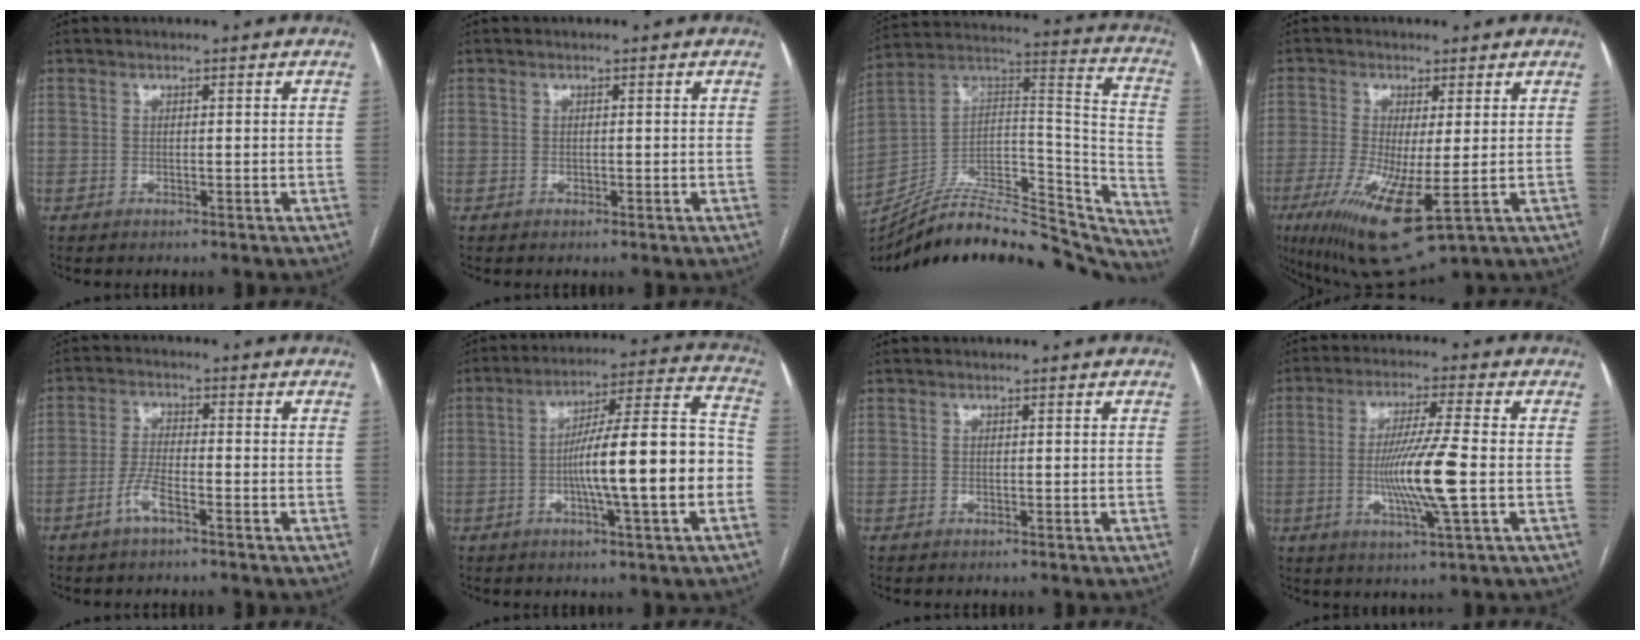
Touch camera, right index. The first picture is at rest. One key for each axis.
{"total": 0.0}
{"total": 33.4, "fx": -29.9, "fy": 8.8, "fz": 11.9, "tx": -0.149, "ty": 0.027, "tz": -0.430}
{"total": 12.4, "fx": -3.7, "fy": 2.3, "fz": 11.6, "tx": -0.217, "ty": -0.037, "tz": -0.050}
{"total": 4.1, "fx": -2.4, "fy": 0.7, "fz": 3.3, "tx": -0.070, "ty": 0.000, "tz": -0.049}
{"total": 16.4, "fx": -3.4, "fy": 0.9, "fz": 16.1, "tx": -0.248, "ty": 0.022, "tz": -0.054}
{"total": 0.0}
{"total": 10.7, "fx": -1.6, "fy": -0.4, "fz": 10.5, "tx": -0.203, "ty": -0.012, "tz": -0.032}